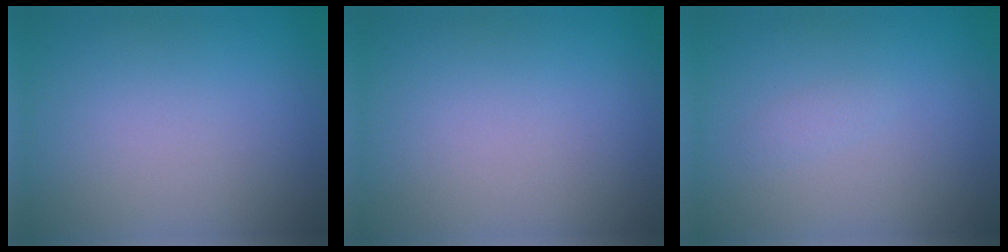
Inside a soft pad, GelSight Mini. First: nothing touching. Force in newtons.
{"total": 0.0}
{"total": 0.7, "press": 0.7, "slide": 0.1}